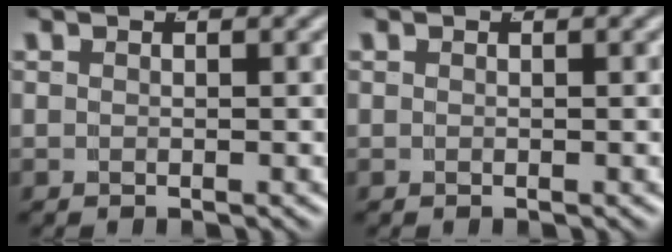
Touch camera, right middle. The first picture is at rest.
{"total": 0.0}